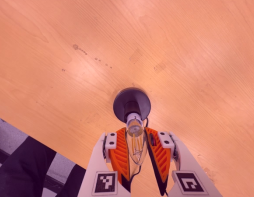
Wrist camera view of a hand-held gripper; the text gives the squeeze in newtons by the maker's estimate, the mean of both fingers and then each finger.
{"total": 12.1, "left": 11.5, "right": 12.7}